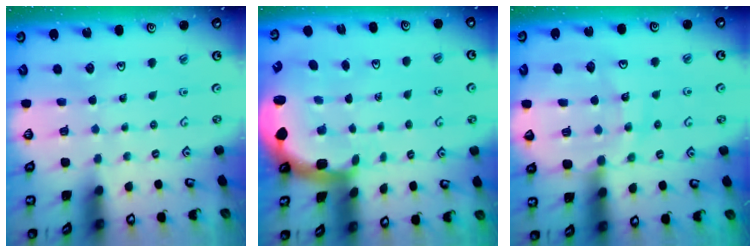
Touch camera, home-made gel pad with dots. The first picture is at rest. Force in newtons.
{"total": 3.7, "press": 3.6, "slide": 1.0}
{"total": 14.2, "press": 14.1, "slide": 1.7}